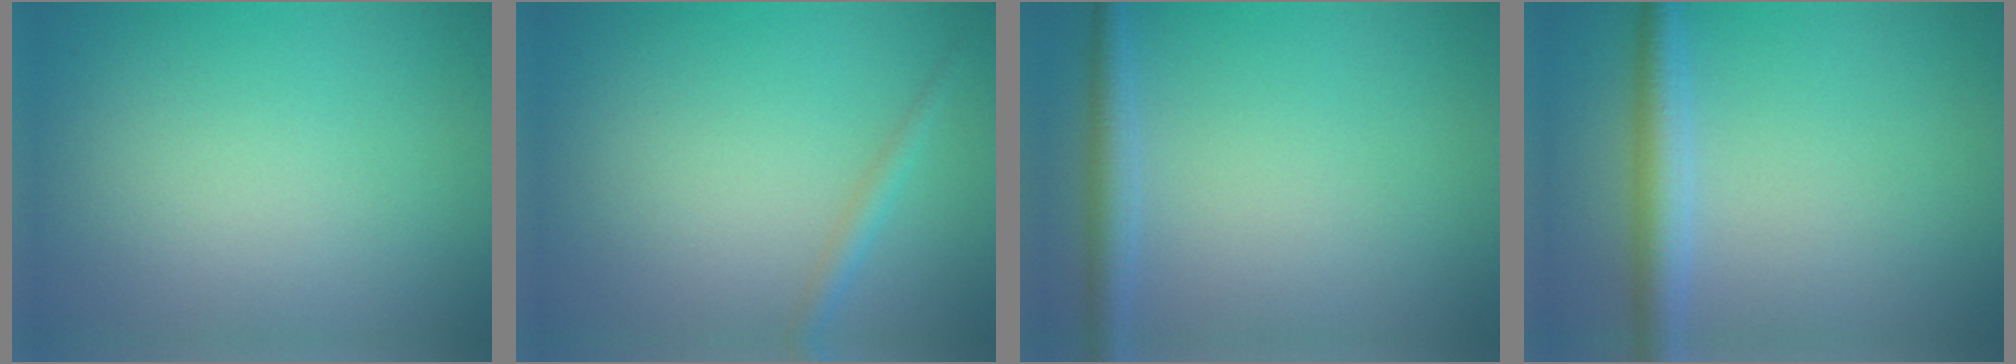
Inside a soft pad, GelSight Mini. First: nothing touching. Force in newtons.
{"total": 1.4, "press": 1.4, "slide": 0.0}
{"total": 2.3, "press": 2.3, "slide": 0.1}
{"total": 3.2, "press": 3.2, "slide": 0.2}